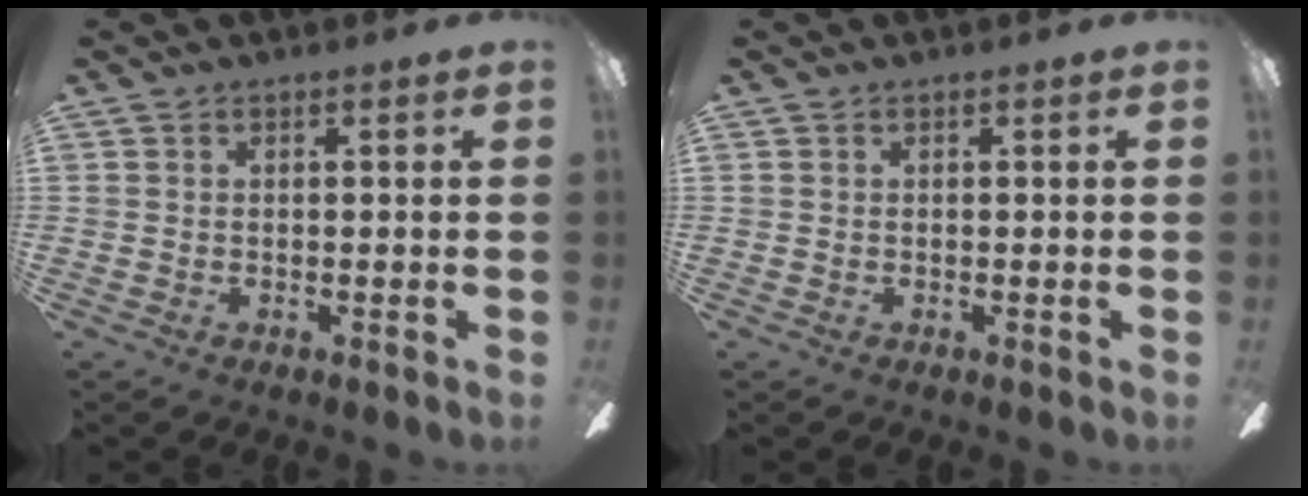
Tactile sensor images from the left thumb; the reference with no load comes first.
{"total": 0.0}